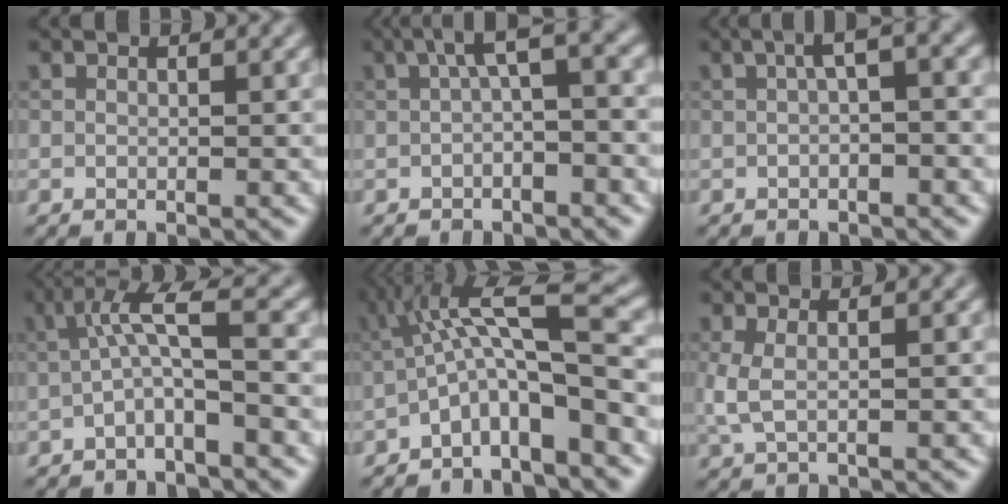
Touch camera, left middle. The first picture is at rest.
{"total": 4.1, "force": [0.5, 1.0, 3.9], "torque": [-0.060, 0.021, -0.001]}
{"total": 2.7, "force": [0.2, 0.6, 2.7], "torque": [-0.042, 0.014, -0.001]}
{"total": 3.9, "force": [-0.5, 0.5, 3.9], "torque": [-0.073, 0.020, -0.021]}
{"total": 7.2, "force": [-2.2, 1.3, 6.7], "torque": [-0.109, 0.026, -0.049]}
{"total": 1.9, "force": [0.3, 0.6, 1.8], "torque": [-0.045, 0.002, 0.004]}